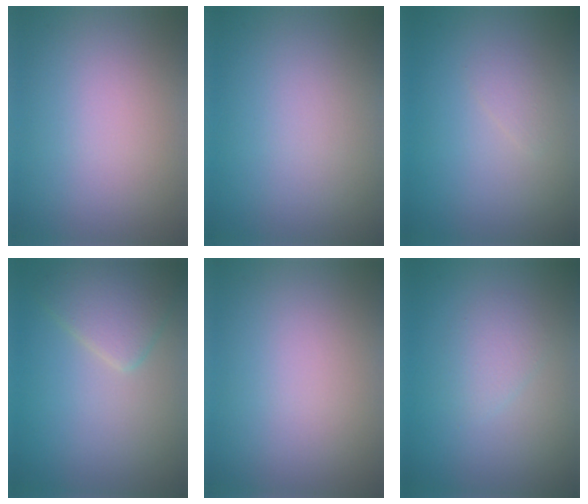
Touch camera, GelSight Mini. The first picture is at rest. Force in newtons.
{"total": 0.0}
{"total": 0.9, "press": 0.9, "slide": 0.0}
{"total": 3.4, "press": 3.4, "slide": 0.2}
{"total": 0.0}
{"total": 1.6, "press": 1.6, "slide": 0.1}